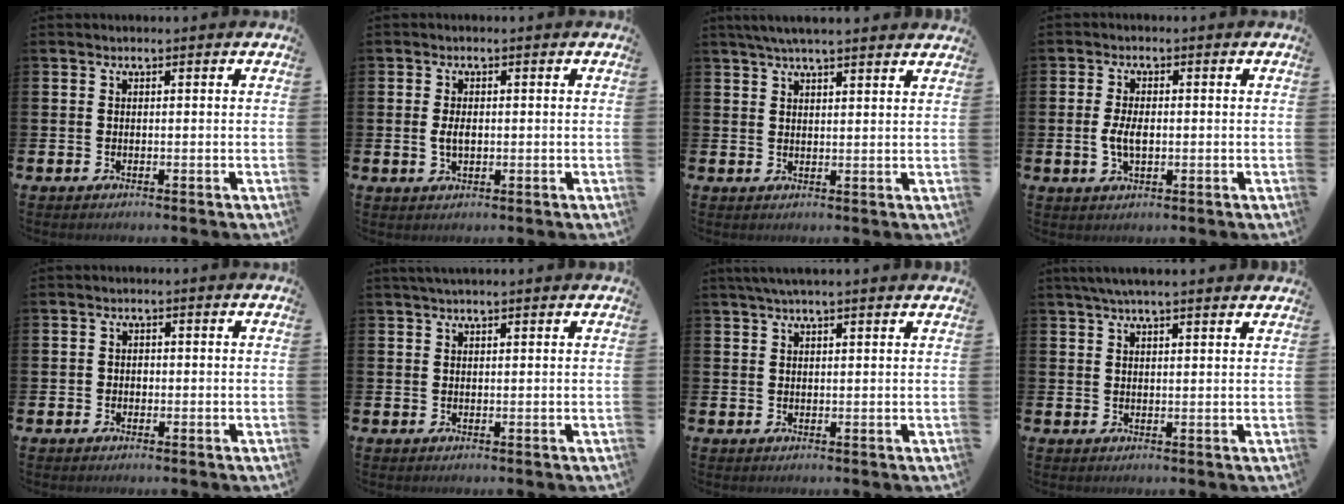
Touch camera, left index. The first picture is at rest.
{"total": 2.2, "force": [-0.1, 1.2, 1.9], "torque": [-0.032, 0.003, -0.004]}
{"total": 4.3, "force": [4.0, 0.2, 1.6], "torque": [-0.036, -0.009, 0.073]}
{"total": 3.5, "force": [-0.2, 1.8, 3.0], "torque": [-0.052, -0.003, -0.010]}
{"total": 1.0, "force": [-0.3, 1.0, 0.3], "torque": [0.006, 0.000, -0.011]}
{"total": 1.7, "force": [1.5, 0.1, 0.8], "torque": [-0.012, 0.002, 0.026]}
{"total": 2.6, "force": [2.3, 0.0, 1.3], "torque": [-0.024, -0.002, 0.041]}
{"total": 3.9, "force": [3.5, 0.2, 1.7], "torque": [-0.037, -0.005, 0.063]}